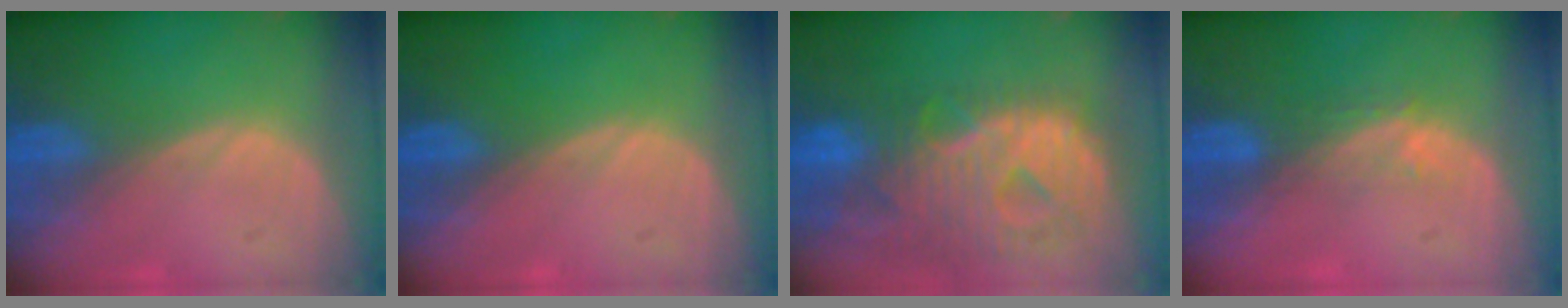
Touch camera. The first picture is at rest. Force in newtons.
{"total": 0.0}
{"total": 12.9, "press": 11.0, "slide": 6.8}
{"total": 2.9, "press": 2.4, "slide": 1.7}